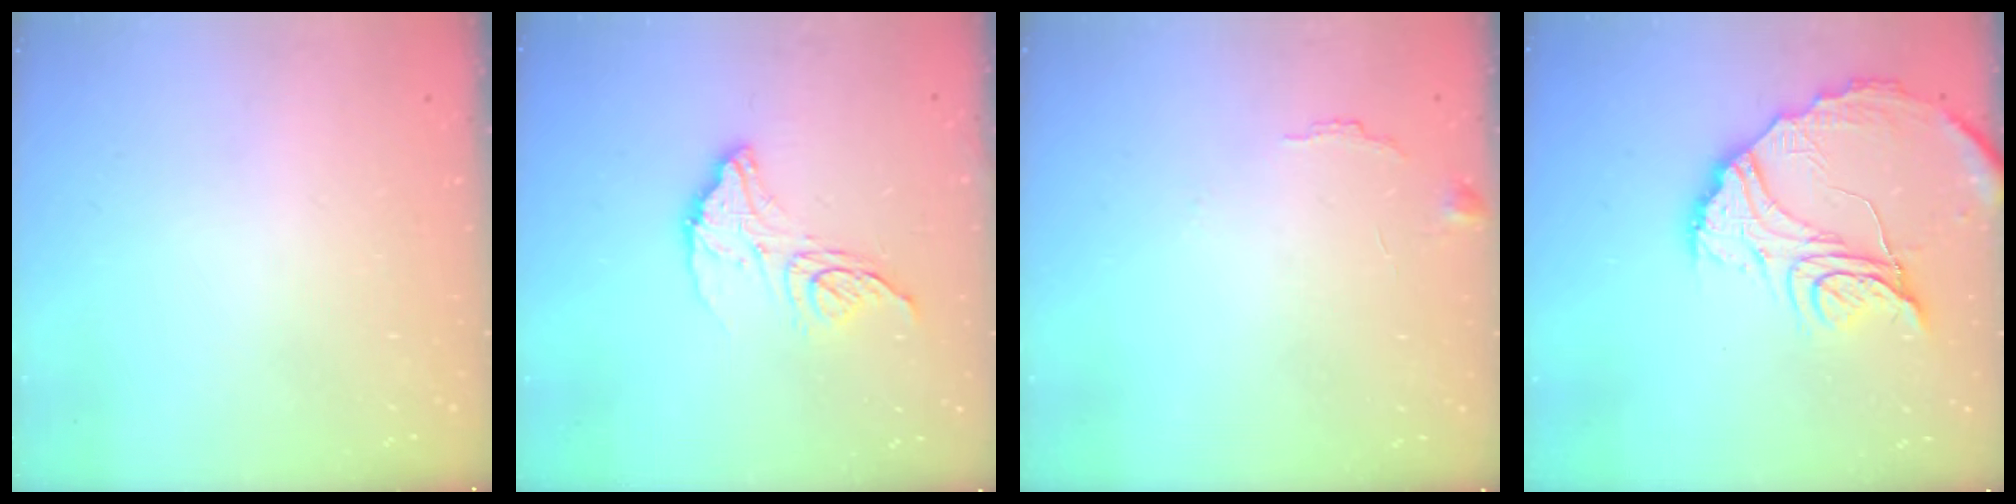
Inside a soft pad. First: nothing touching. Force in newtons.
{"total": 12.3, "press": 12.2, "slide": 1.2}
{"total": 7.0, "press": 7.0, "slide": 0.6}
{"total": 16.7, "press": 16.7, "slide": 1.3}